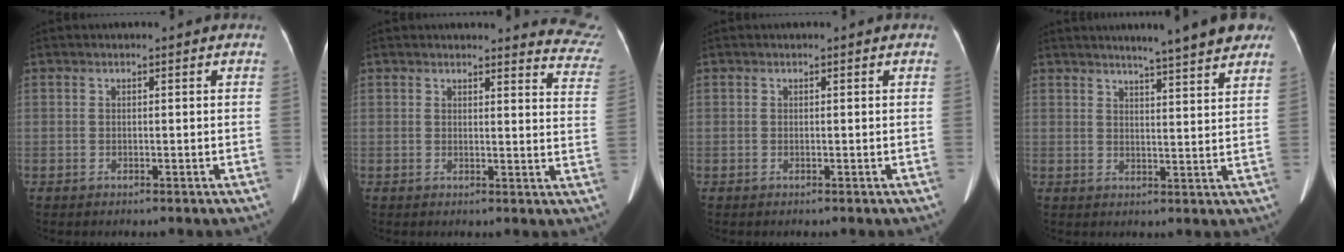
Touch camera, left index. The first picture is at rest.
{"total": 10.4, "force": [10.3, 1.3, 0.9], "torque": [0.034, -0.083, 0.068]}
{"total": 0.0}
{"total": 10.2, "force": [8.5, 0.4, 5.6], "torque": [-0.070, 0.007, 0.092]}